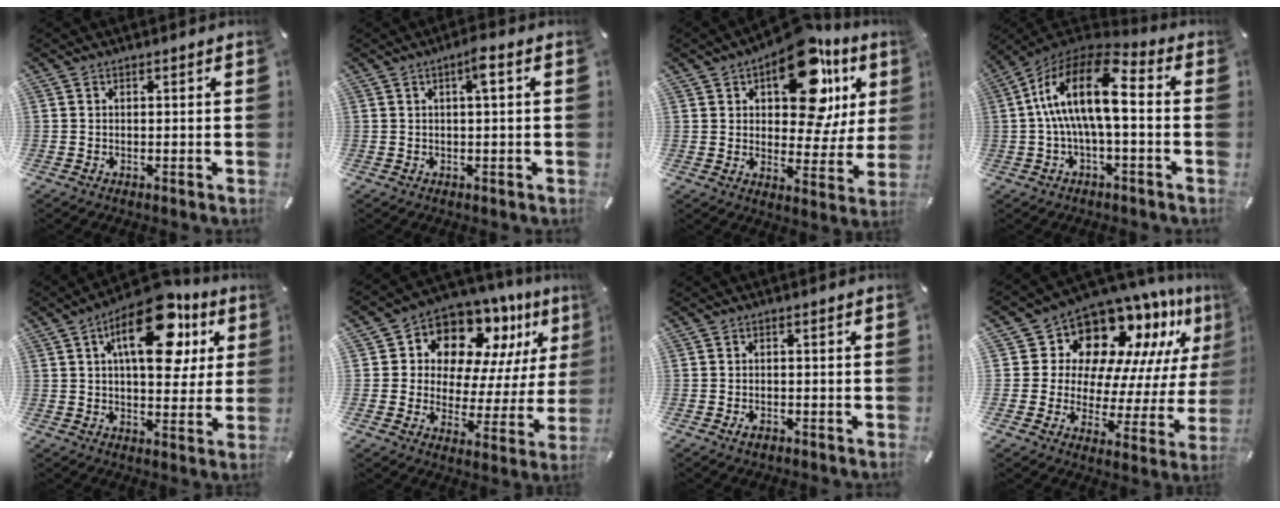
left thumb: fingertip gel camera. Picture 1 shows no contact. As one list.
[{"total": 3.3, "force": [0.7, 0.4, 3.2], "torque": [-0.056, -0.001, 0.009]}, {"total": 19.9, "force": [10.8, 10.6, 13.0], "torque": [-0.186, -0.066, 0.181]}, {"total": 16.4, "force": [1.2, 7.3, 14.7], "torque": [-0.283, 0.000, 0.021]}, {"total": 19.7, "force": [8.6, 9.8, 14.7], "torque": [-0.212, -0.027, 0.140]}, {"total": 12.6, "force": [9.4, 7.4, 3.9], "torque": [-0.070, -0.090, 0.167]}, {"total": 1.9, "force": [-1.1, 1.1, 1.1], "torque": [-0.022, 0.005, -0.021]}, {"total": 13.9, "force": [10.9, 7.6, 4.1], "torque": [-0.070, -0.114, 0.185]}]